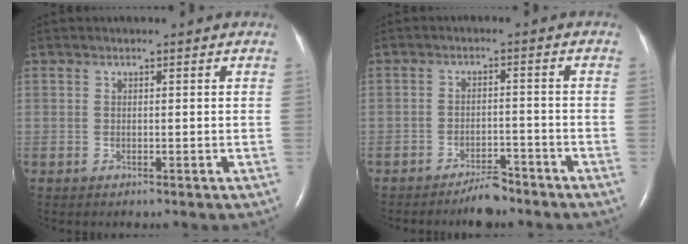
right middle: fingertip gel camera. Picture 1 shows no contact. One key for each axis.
{"total": 4.1, "fx": -3.6, "fy": 1.1, "fz": 1.6, "tx": -0.029, "ty": -0.001, "tz": -0.058}